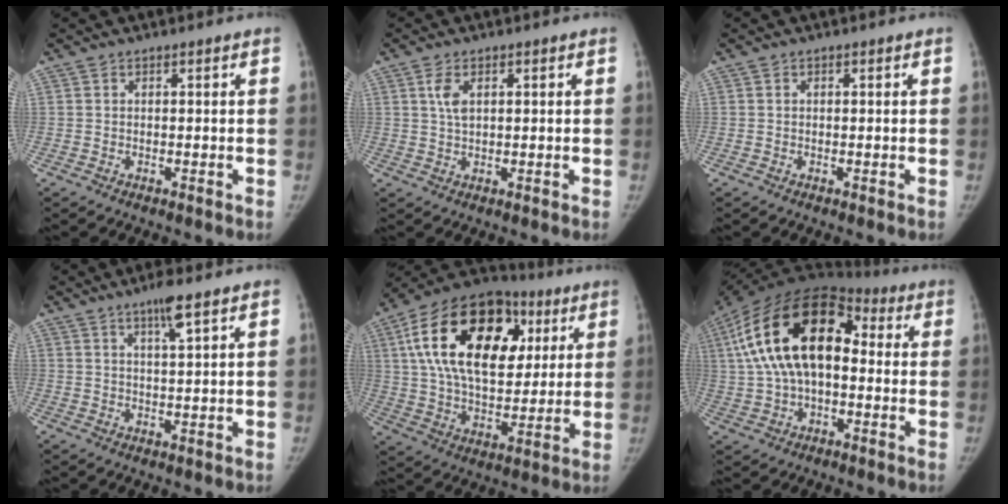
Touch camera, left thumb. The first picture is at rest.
{"total": 3.8, "force": [1.1, 2.2, 2.9], "torque": [-0.052, 0.004, 0.021]}
{"total": 0.8, "force": [0.1, 0.6, 0.5], "torque": [-0.003, 0.002, 0.000]}
{"total": 4.4, "force": [2.6, 0.2, 3.6], "torque": [-0.063, -0.011, 0.049]}
{"total": 27.6, "force": [8.5, 16.5, 20.5], "torque": [-0.346, 0.014, 0.139]}
{"total": 22.4, "force": [2.7, 13.0, 18.0], "torque": [-0.324, 0.041, 0.032]}